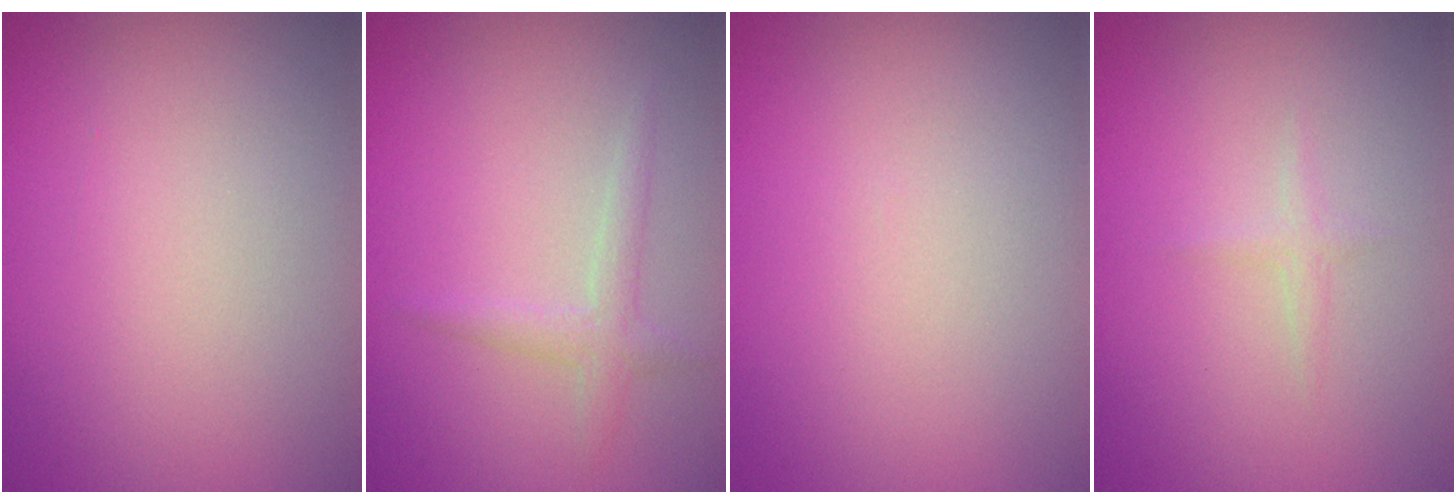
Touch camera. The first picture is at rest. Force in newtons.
{"total": 1.6, "press": 1.6, "slide": 0.0}
{"total": 0.0}
{"total": 0.7, "press": 0.7, "slide": 0.1}